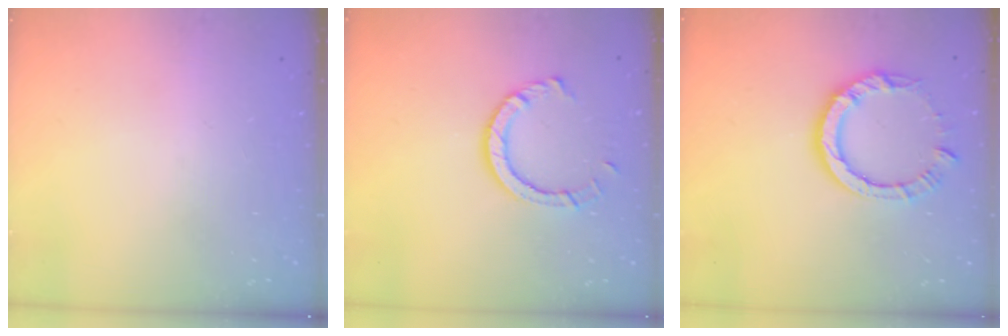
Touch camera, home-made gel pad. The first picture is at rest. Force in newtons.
{"total": 7.8, "press": 7.7, "slide": 0.7}
{"total": 8.9, "press": 8.9, "slide": 1.0}